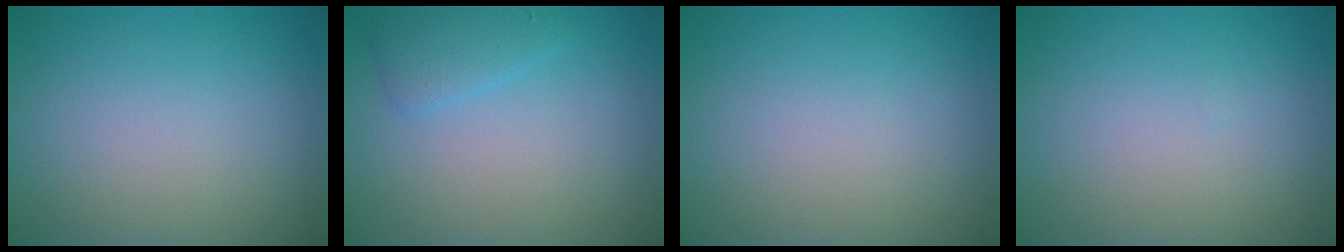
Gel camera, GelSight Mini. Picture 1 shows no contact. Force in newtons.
{"total": 1.9, "press": 1.9, "slide": 0.1}
{"total": 0.0}
{"total": 0.0}